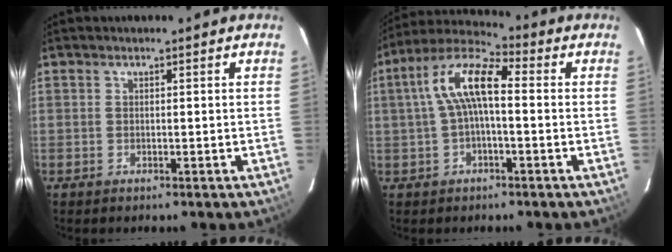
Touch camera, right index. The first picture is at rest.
{"total": 10.5, "force": [0.5, 3.7, 9.8], "torque": [-0.197, 0.028, 0.005]}